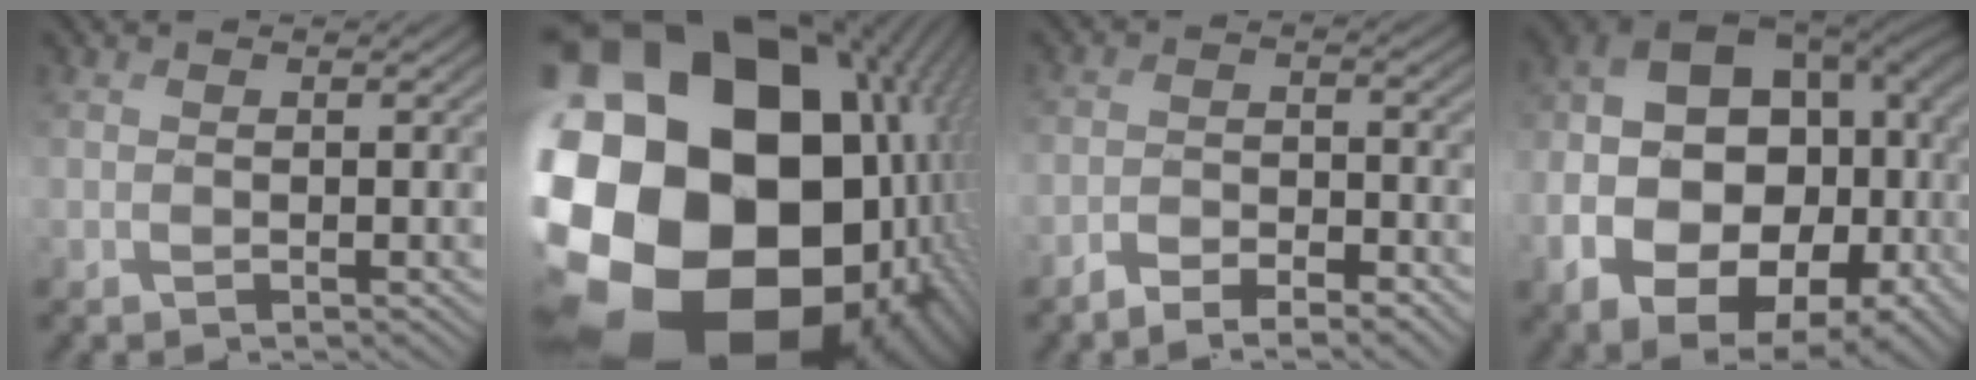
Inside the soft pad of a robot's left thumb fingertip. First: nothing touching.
{"total": 24.5, "force": [-2.8, 19.9, 14.2], "torque": [-0.268, -0.067, -0.075]}
{"total": 5.4, "force": [-4.7, 1.3, 2.3], "torque": [-0.038, 0.004, -0.075]}
{"total": 18.4, "force": [-4.9, 12.9, 12.2], "torque": [-0.242, -0.038, -0.037]}